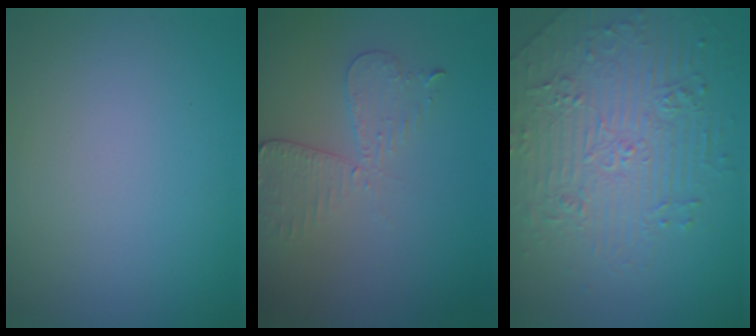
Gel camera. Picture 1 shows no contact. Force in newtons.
{"total": 2.9, "press": 2.5, "slide": 1.5}
{"total": 4.6, "press": 4.5, "slide": 0.5}